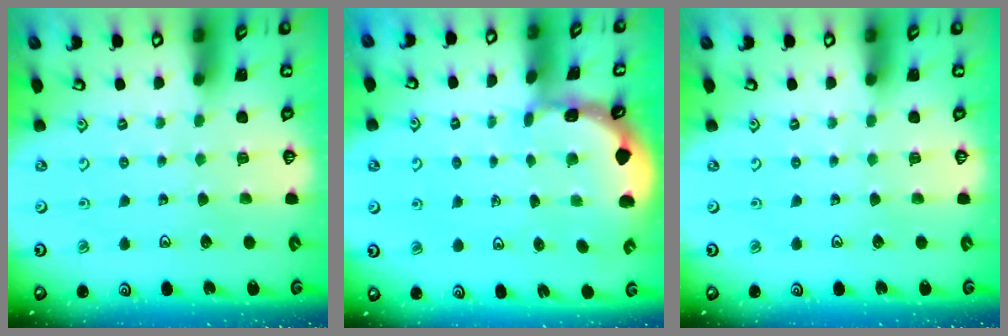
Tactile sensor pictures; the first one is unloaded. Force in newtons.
{"total": 1.0, "press": 1.0, "slide": 0.0}
{"total": 0.0}